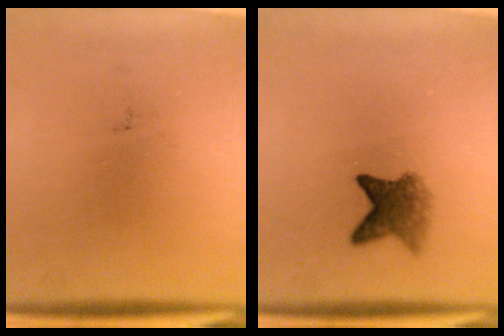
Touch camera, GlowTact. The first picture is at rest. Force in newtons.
{"total": 4.4}